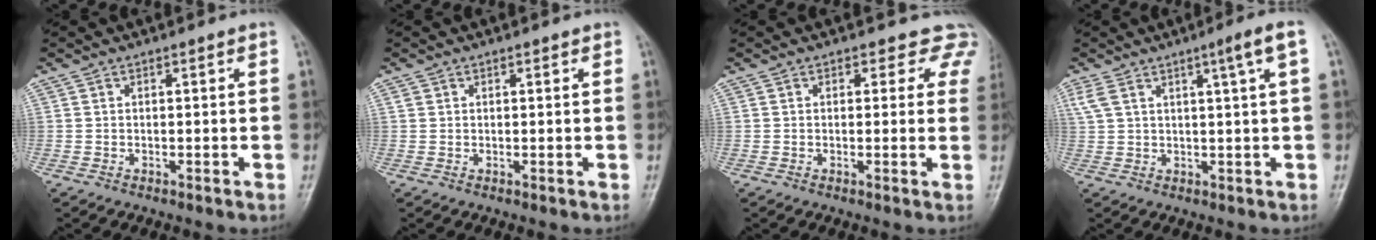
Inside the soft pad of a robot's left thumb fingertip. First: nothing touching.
{"total": 1.0, "force": [0.5, 0.8, 0.3], "torque": [0.006, -0.002, 0.007]}
{"total": 5.1, "force": [4.0, 3.2, 0.7], "torque": [0.039, -0.013, 0.018]}
{"total": 6.5, "force": [2.9, 0.1, 5.8], "torque": [-0.109, 0.004, 0.060]}